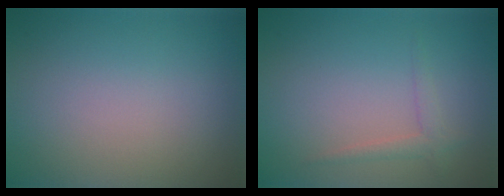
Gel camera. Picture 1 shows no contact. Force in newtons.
{"total": 1.4, "press": 1.4, "slide": 0.1}